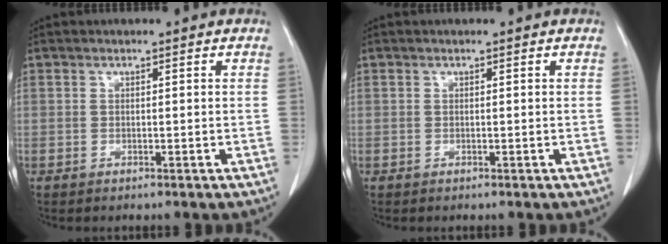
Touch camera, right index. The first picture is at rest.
{"total": 0.0}